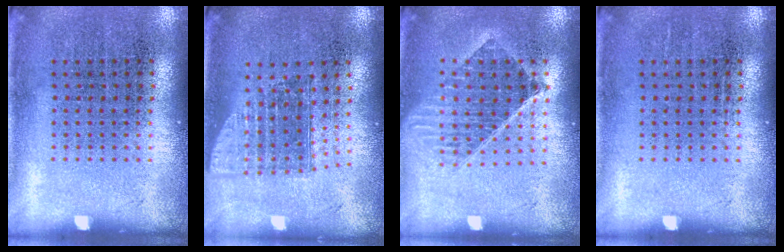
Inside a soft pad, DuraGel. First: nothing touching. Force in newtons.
{"total": 1.5, "press": 1.1, "slide": 0.9}
{"total": 1.4, "press": 1.2, "slide": 0.7}
{"total": 0.0}